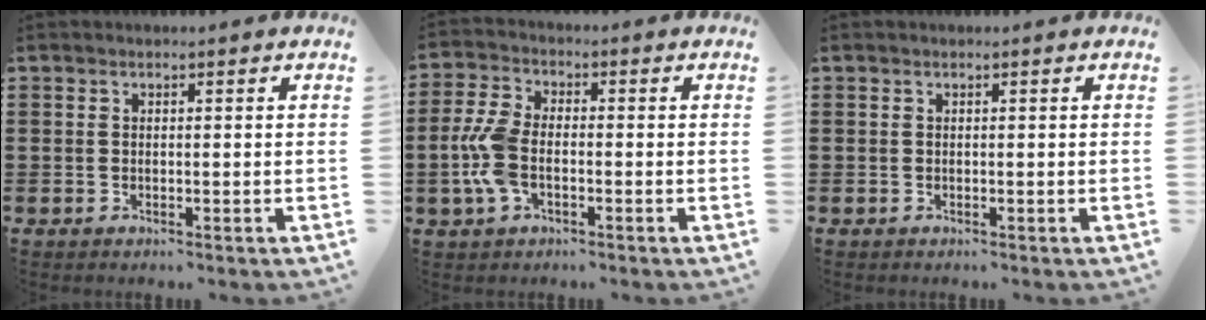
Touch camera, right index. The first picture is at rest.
{"total": 7.2, "force": [-1.4, 4.0, 5.8], "torque": [-0.153, -0.005, -0.034]}
{"total": 0.0}